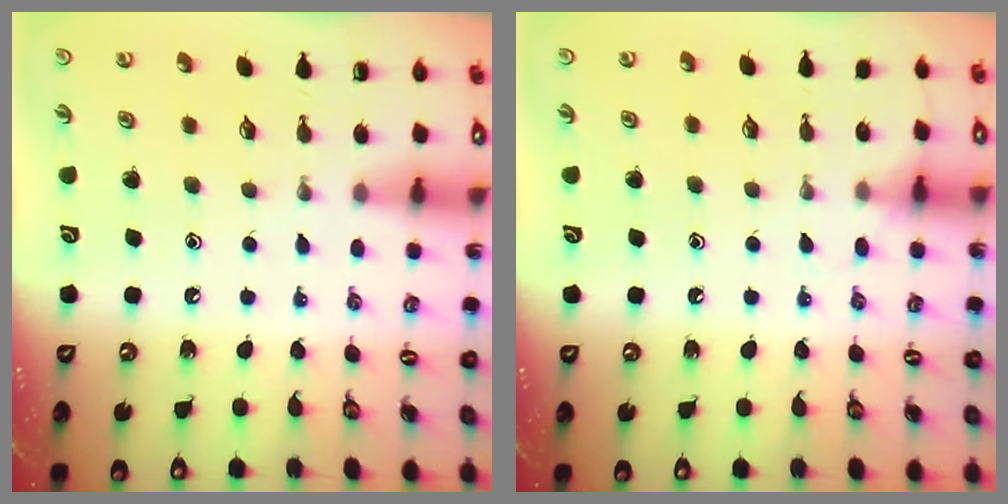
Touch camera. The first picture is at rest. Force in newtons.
{"total": 5.7, "press": 5.7, "slide": 0.8}